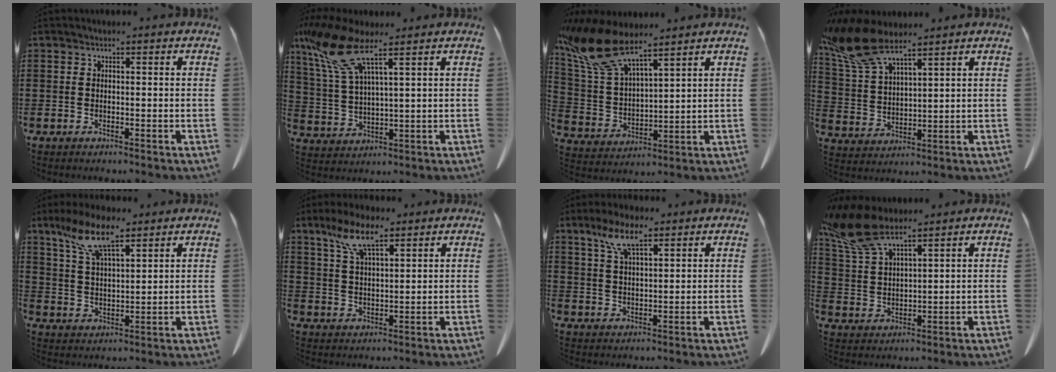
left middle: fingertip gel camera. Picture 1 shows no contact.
{"total": 10.9, "force": [7.0, 2.4, 8.0], "torque": [-0.203, -0.028, 0.122]}
{"total": 13.0, "force": [9.1, 4.1, 8.2], "torque": [-0.205, -0.034, 0.163]}
{"total": 11.4, "force": [8.1, 3.5, 7.3], "torque": [-0.182, -0.024, 0.148]}
{"total": 10.1, "force": [7.0, 3.1, 6.6], "torque": [-0.146, -0.006, 0.127]}
{"total": 8.9, "force": [6.0, 2.9, 5.9], "torque": [-0.131, 0.000, 0.109]}
{"total": 7.2, "force": [4.5, 2.1, 5.2], "torque": [-0.114, 0.005, 0.080]}
{"total": 10.3, "force": [7.3, 3.2, 6.4], "torque": [-0.164, -0.025, 0.135]}